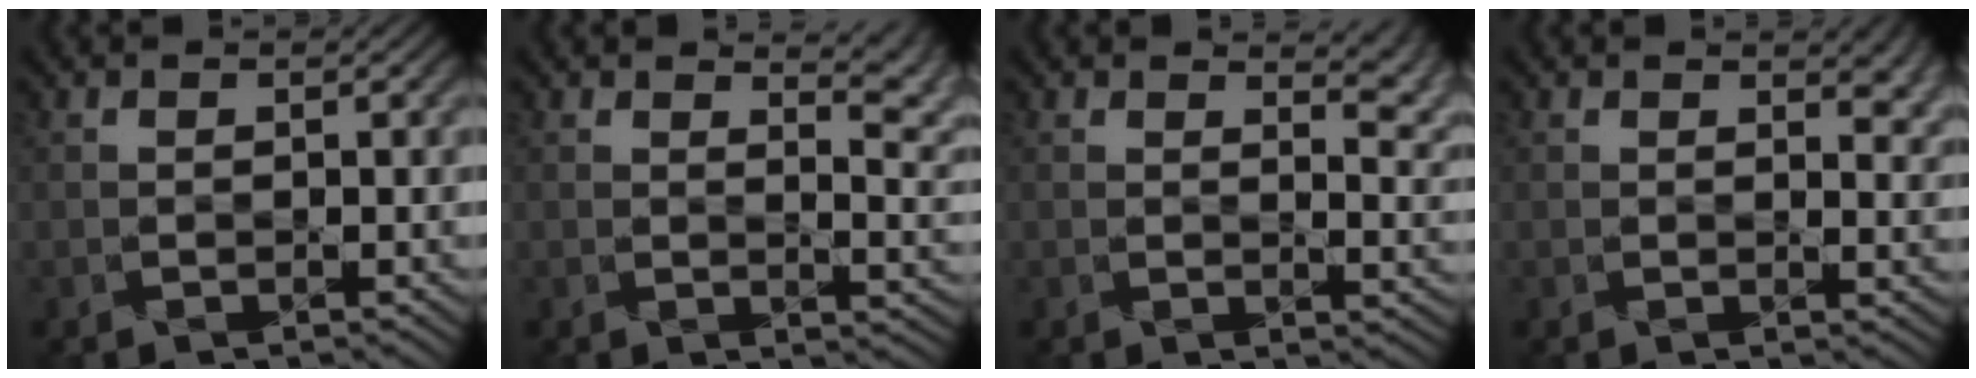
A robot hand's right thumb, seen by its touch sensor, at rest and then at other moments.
{"total": 5.0, "force": [3.6, 1.5, 3.1], "torque": [-0.041, 0.000, 0.054]}
{"total": 4.5, "force": [3.2, 1.5, 2.7], "torque": [-0.034, -0.003, 0.047]}
{"total": 2.9, "force": [1.7, 1.4, 1.9], "torque": [-0.030, -0.006, 0.028]}